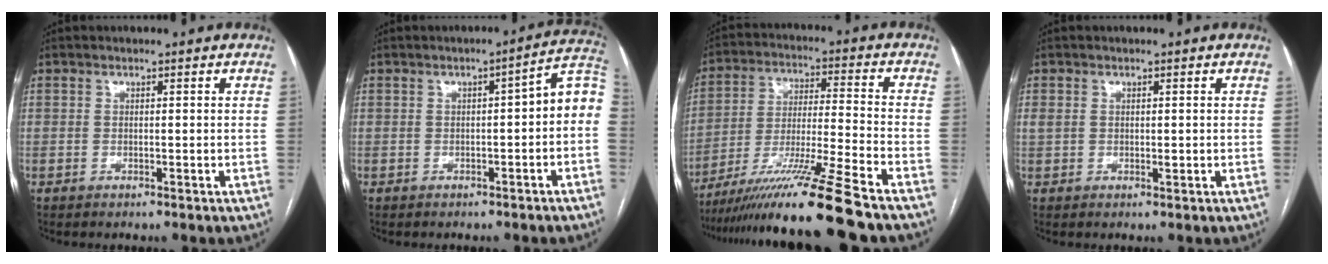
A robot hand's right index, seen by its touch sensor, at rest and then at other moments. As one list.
[{"total": 6.9, "force": [-0.8, 1.5, 6.7], "torque": [-0.080, 0.031, -0.014]}, {"total": 17.3, "force": [-13.8, -2.5, 10.2], "torque": [-0.192, -0.027, -0.240]}, {"total": 1.8, "force": [0.3, 1.2, 1.3], "torque": [-0.031, 0.009, 0.012]}]